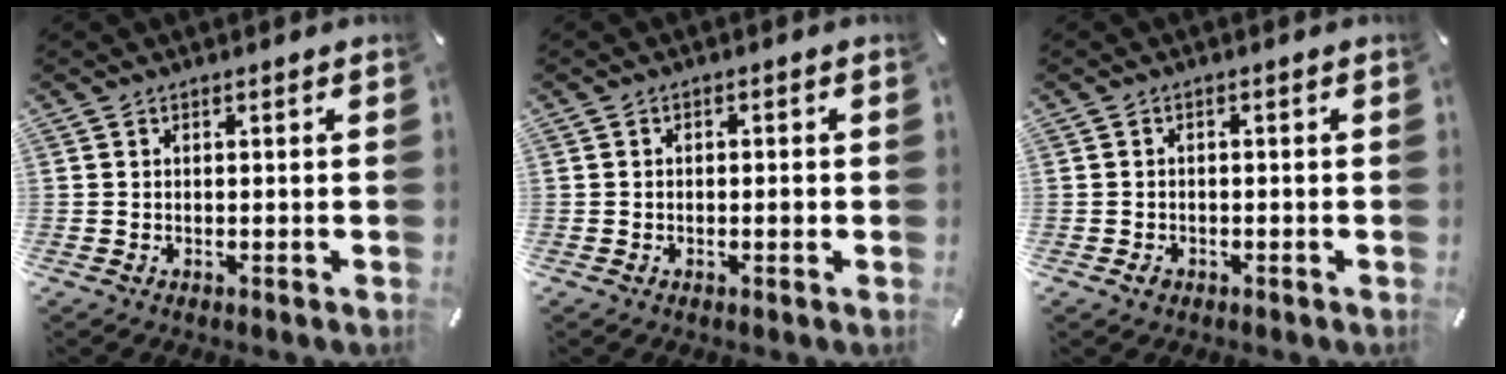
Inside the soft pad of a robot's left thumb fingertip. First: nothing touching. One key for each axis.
{"total": 1.4, "fx": -0.4, "fy": 0.8, "fz": 1.1, "tx": -0.019, "ty": 0.002, "tz": -0.009}
{"total": 1.6, "fx": -0.8, "fy": 1.2, "fz": 0.7, "tx": -0.013, "ty": 0.004, "tz": -0.016}